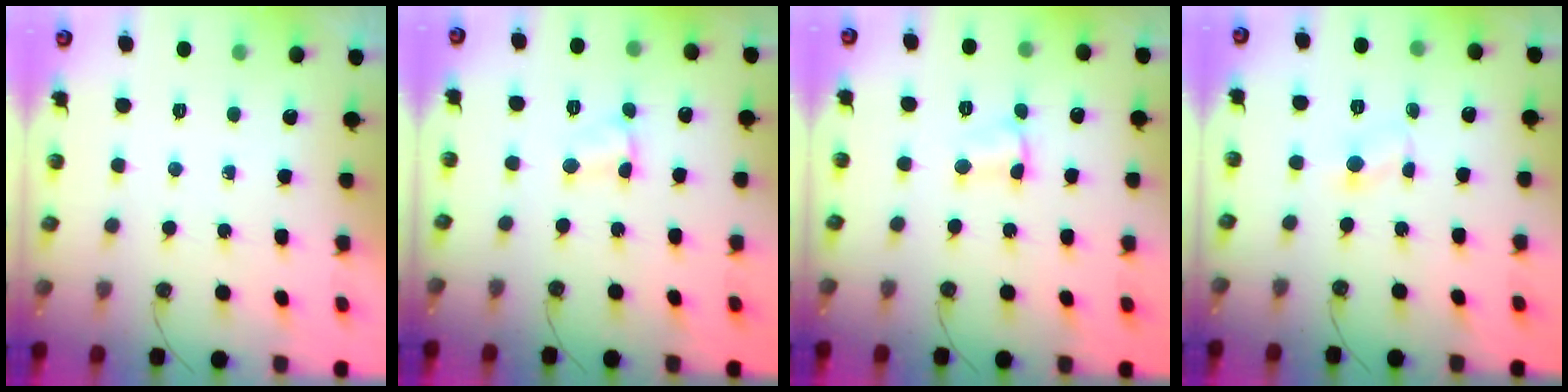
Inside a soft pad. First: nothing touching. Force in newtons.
{"total": 2.4, "press": 2.3, "slide": 0.4}
{"total": 3.9, "press": 2.5, "slide": 2.9}
{"total": 2.1, "press": 2.1, "slide": 0.2}